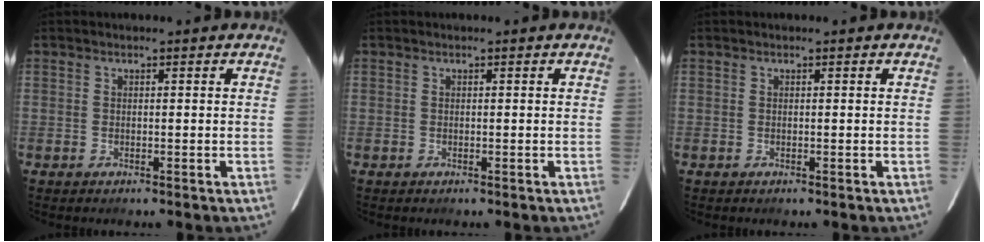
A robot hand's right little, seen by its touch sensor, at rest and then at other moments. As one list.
[{"total": 0.0}, {"total": 0.0}]